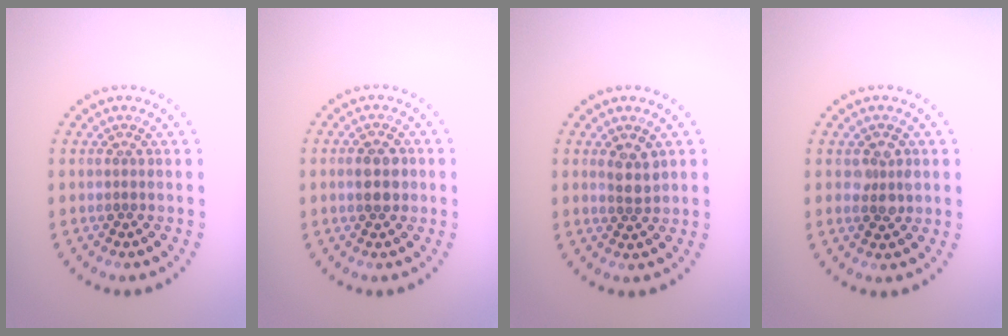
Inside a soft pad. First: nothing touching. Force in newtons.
{"total": 2.9, "press": 2.9, "slide": 0.1}
{"total": 1.9, "press": 1.7, "slide": 0.9}
{"total": 2.1, "press": 2.0, "slide": 0.2}